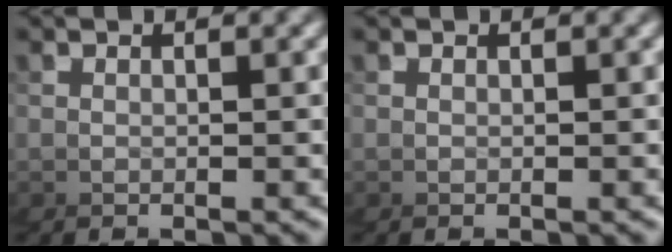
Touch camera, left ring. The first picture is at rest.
{"total": 0.0}